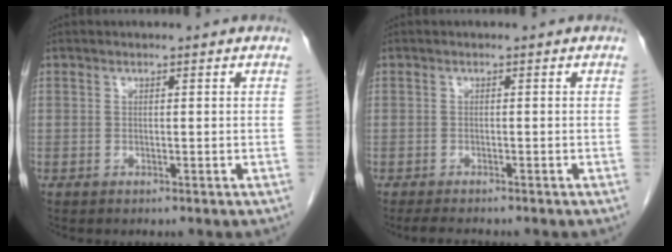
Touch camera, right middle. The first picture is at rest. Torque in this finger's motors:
{"motor_torque": [0.01, -0.01, 0.00, 0.00]}